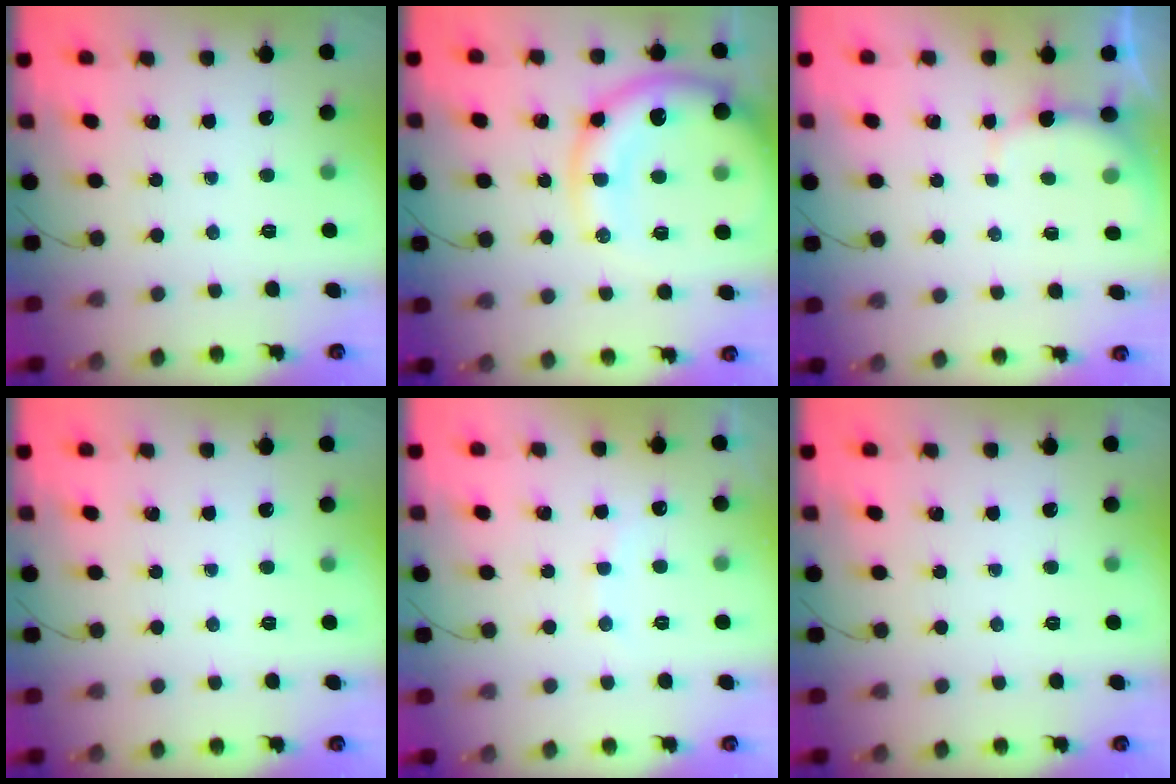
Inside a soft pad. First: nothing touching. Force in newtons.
{"total": 16.2, "press": 15.8, "slide": 3.7}
{"total": 2.8, "press": 2.7, "slide": 0.7}
{"total": 0.0}
{"total": 6.3, "press": 6.2, "slide": 1.0}
{"total": 0.0}